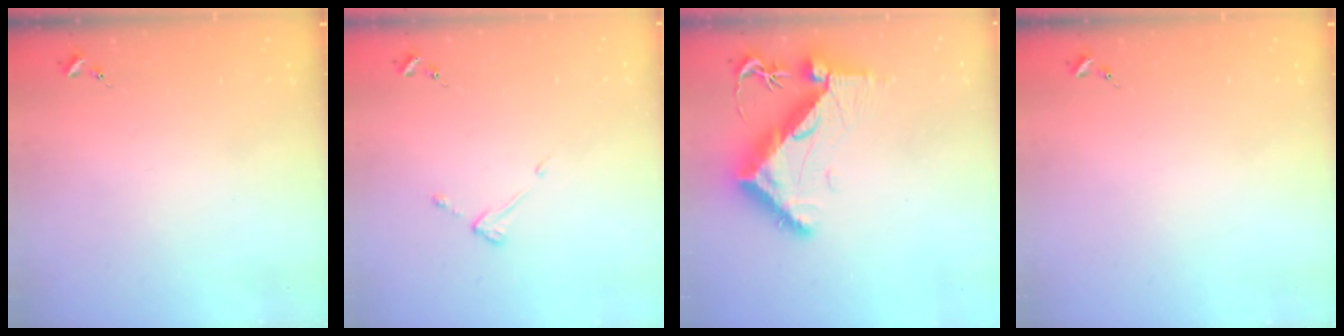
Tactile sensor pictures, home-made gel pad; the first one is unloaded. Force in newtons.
{"total": 3.8, "press": 3.8, "slide": 0.4}
{"total": 10.8, "press": 10.8, "slide": 1.3}
{"total": 0.0}